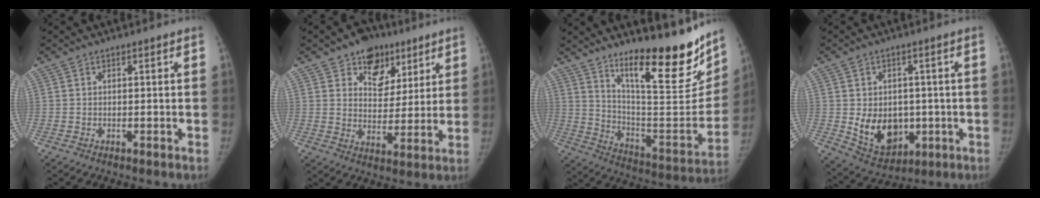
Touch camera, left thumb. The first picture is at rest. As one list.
[{"total": 11.4, "force": [6.8, 8.1, 4.2], "torque": [-0.018, -0.027, 0.105]}, {"total": 25.5, "force": [17.8, 6.5, 17.0], "torque": [-0.212, -0.112, 0.277]}, {"total": 11.5, "force": [-1.3, 8.6, 7.5], "torque": [-0.083, -0.005, 0.004]}]